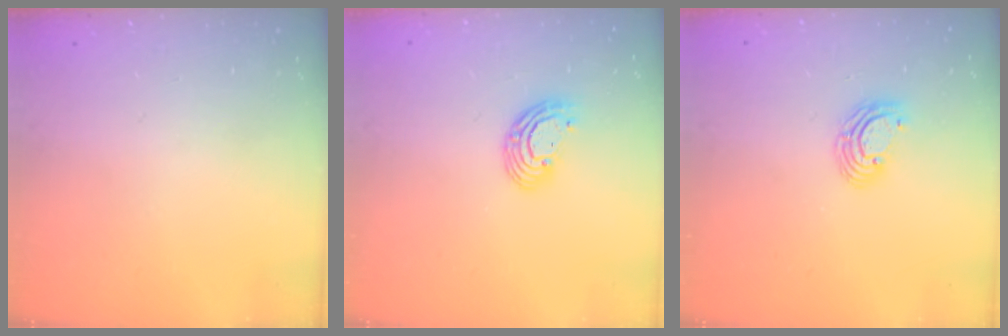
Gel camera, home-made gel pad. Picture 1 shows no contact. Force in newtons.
{"total": 8.4, "press": 8.3, "slide": 1.4}
{"total": 6.0, "press": 6.0, "slide": 0.4}